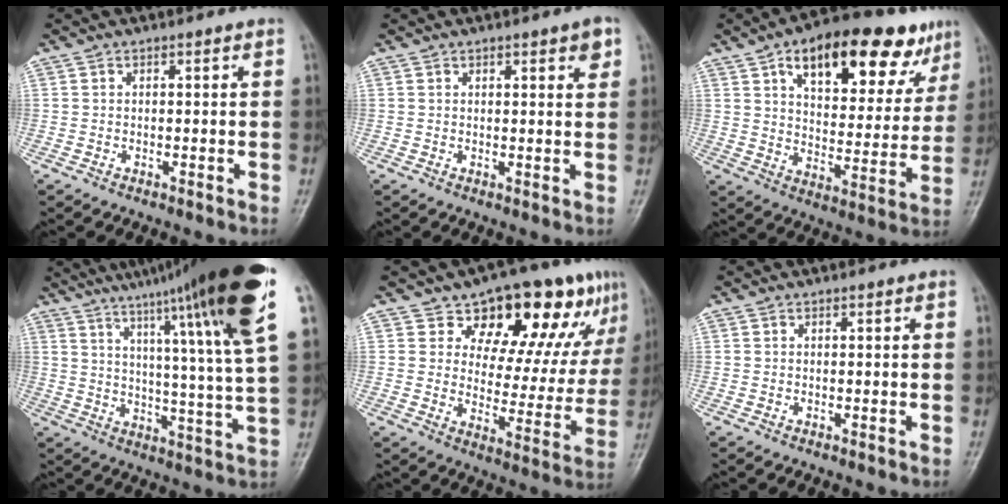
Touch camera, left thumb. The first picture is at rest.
{"total": 3.1, "force": [1.7, 0.8, 2.5], "torque": [-0.025, -0.006, 0.020]}
{"total": 23.2, "force": [12.8, 10.6, 16.2], "torque": [-0.190, -0.014, 0.191]}
{"total": 24.8, "force": [14.6, 1.3, 20.1], "torque": [-0.294, -0.044, 0.208]}
{"total": 18.6, "force": [10.7, 9.3, 12.1], "torque": [-0.096, -0.038, 0.153]}
{"total": 0.0}